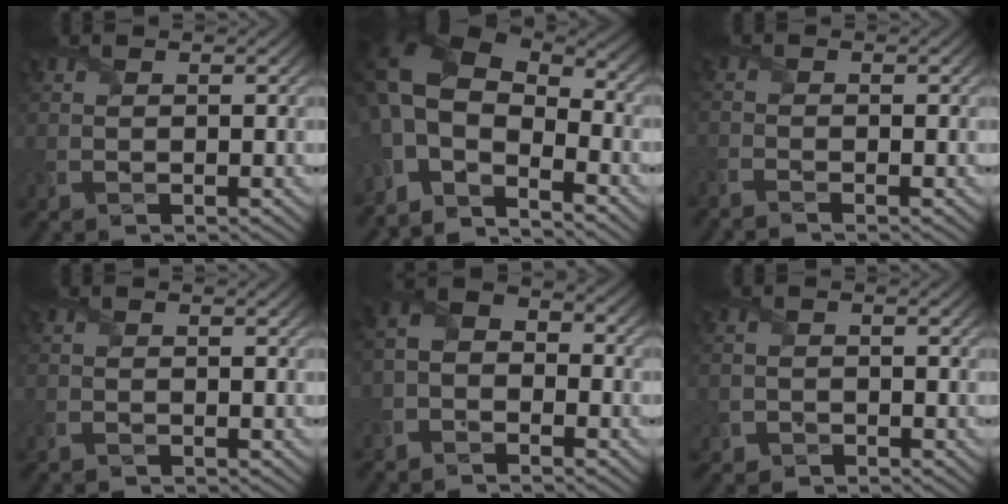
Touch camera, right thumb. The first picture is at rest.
{"total": 10.8, "force": [-2.7, 6.1, 8.5], "torque": [-0.198, -0.002, -0.063]}
{"total": 1.9, "force": [-1.7, 0.0, 0.7], "torque": [-0.018, -0.004, -0.039]}
{"total": 0.9, "force": [-0.9, 0.1, 0.1], "torque": [0.001, -0.002, -0.020]}
{"total": 4.5, "force": [-2.9, 2.6, 2.2], "torque": [-0.050, 0.000, -0.074]}
{"total": 2.1, "force": [-1.7, 1.3, 0.2], "torque": [0.001, 0.000, -0.035]}